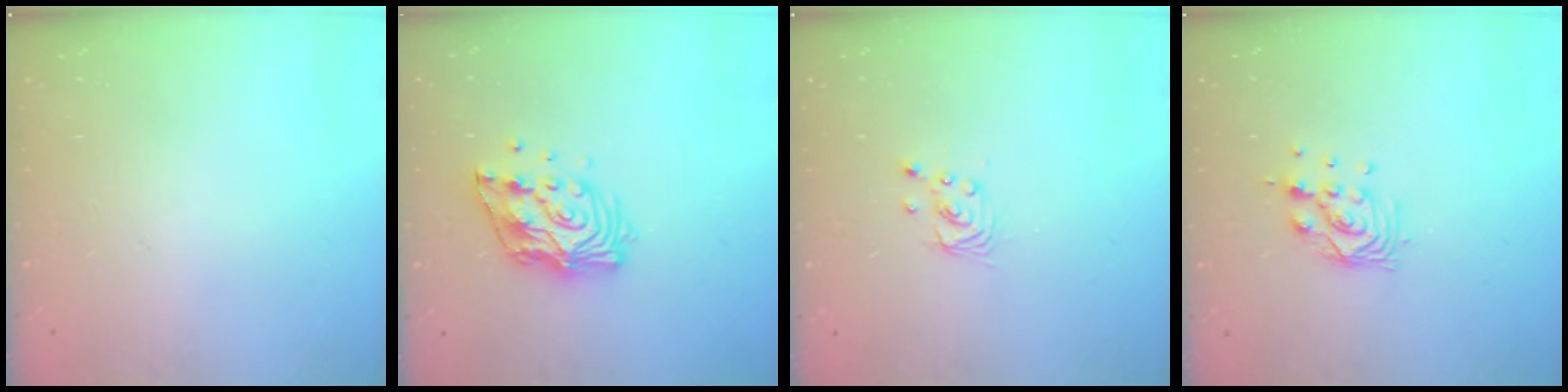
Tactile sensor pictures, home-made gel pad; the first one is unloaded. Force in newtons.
{"total": 13.0, "press": 12.9, "slide": 1.1}
{"total": 2.5, "press": 2.5, "slide": 0.1}
{"total": 8.5, "press": 8.5, "slide": 0.8}